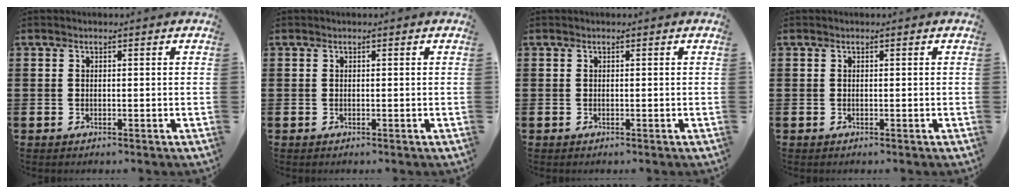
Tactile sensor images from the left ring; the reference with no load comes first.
{"total": 0.0}
{"total": 0.0}
{"total": 0.0}